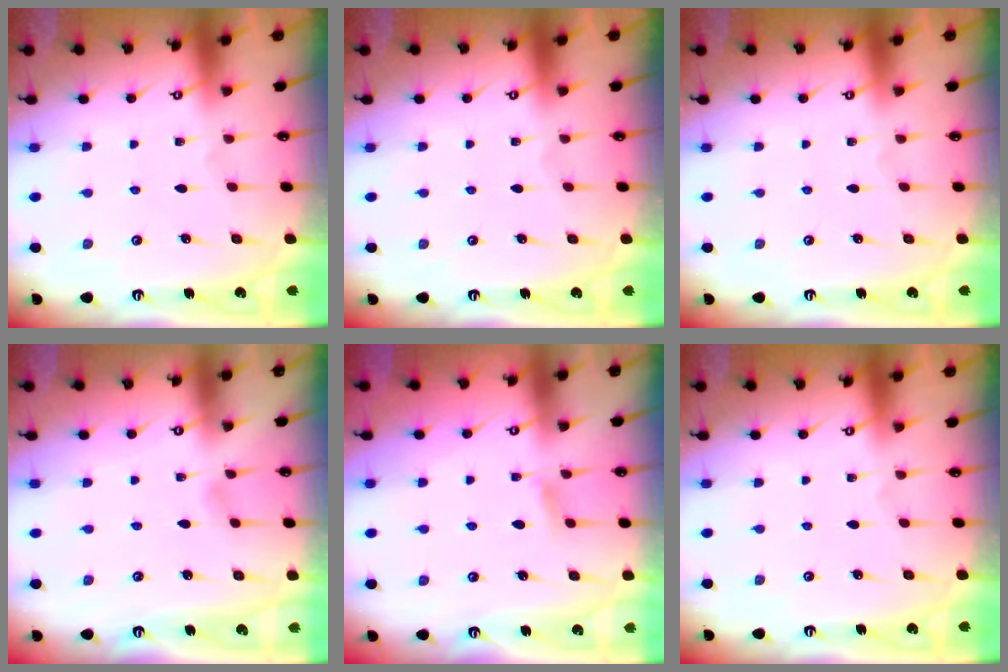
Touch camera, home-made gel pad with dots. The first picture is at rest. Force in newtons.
{"total": 0.0}
{"total": 0.0}
{"total": 2.2, "press": 2.2, "slide": 0.3}
{"total": 4.9, "press": 4.8, "slide": 0.6}
{"total": 0.0}